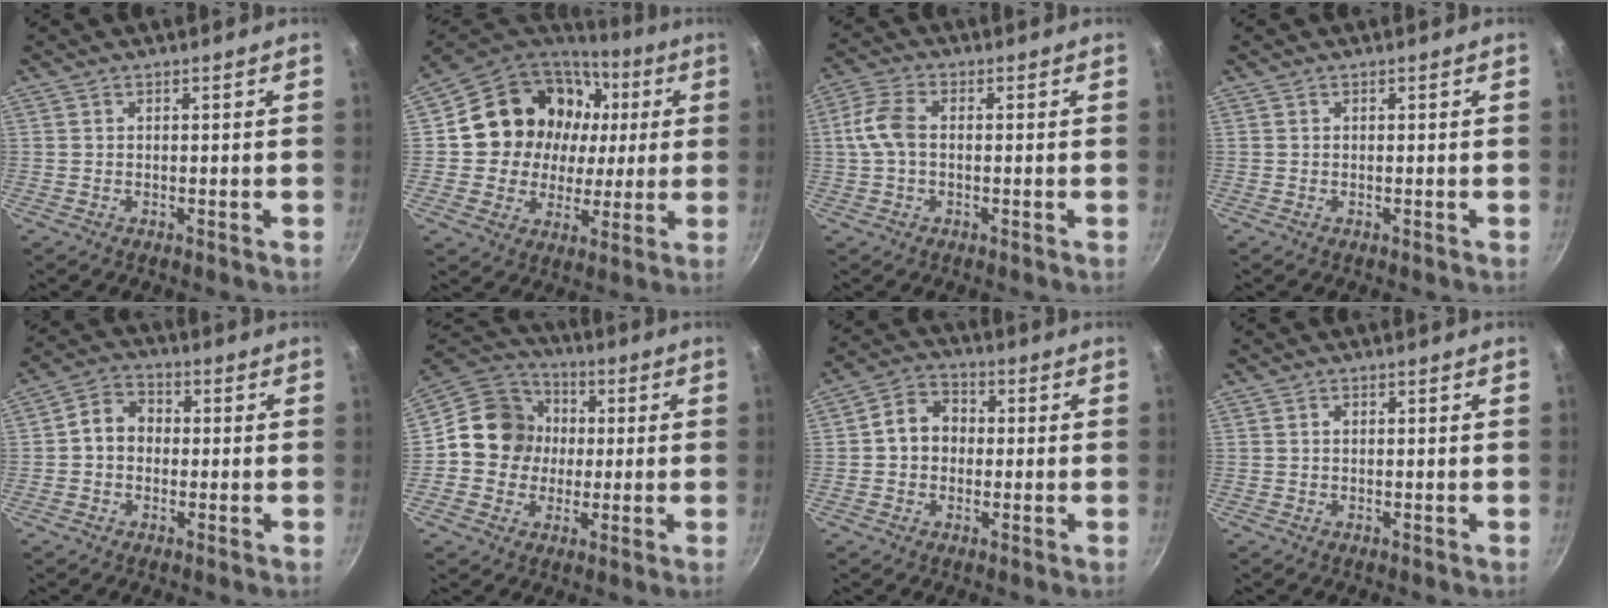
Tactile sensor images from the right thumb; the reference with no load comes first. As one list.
[{"total": 20.5, "force": [4.1, 17.6, 9.6], "torque": [-0.152, 0.018, 0.075]}, {"total": 6.2, "force": [0.0, 3.8, 4.9], "torque": [-0.108, 0.019, -0.008]}, {"total": 0.0}, {"total": 6.4, "force": [-0.2, 5.3, 3.6], "torque": [-0.034, 0.018, -0.017]}, {"total": 13.2, "force": [0.3, 12.1, 5.3], "torque": [-0.056, 0.026, -0.015]}, {"total": 7.5, "force": [0.0, 6.2, 4.2], "torque": [-0.042, 0.020, -0.014]}, {"total": 0.6, "force": [0.0, 0.5, 0.3], "torque": [-0.005, 0.003, 0.001]}]